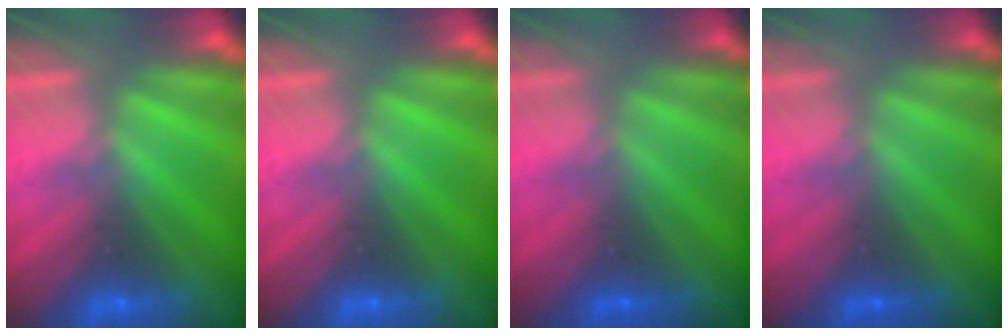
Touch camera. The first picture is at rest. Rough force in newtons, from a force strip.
{"total": 0.0}
{"total": 2.4}
{"total": 2.4}